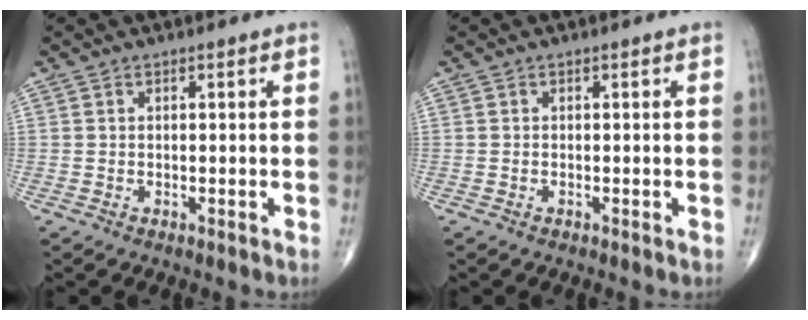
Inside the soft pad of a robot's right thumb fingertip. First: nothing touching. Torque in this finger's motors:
{"motor_torque": [0.44, -0.24, -0.14, -0.07, -0.02]}